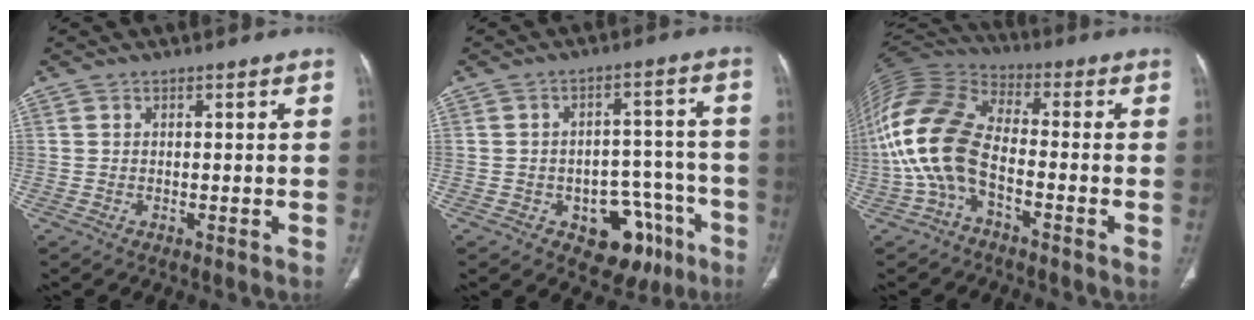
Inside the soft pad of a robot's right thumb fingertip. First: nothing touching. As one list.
[{"total": 12.2, "force": [-6.1, 7.7, 7.3], "torque": [-0.051, 0.049, -0.072]}, {"total": 15.8, "force": [-3.9, 8.5, 12.7], "torque": [-0.277, 0.050, -0.083]}]